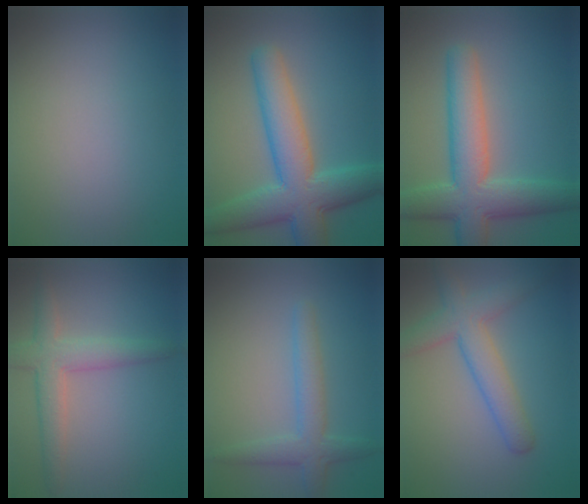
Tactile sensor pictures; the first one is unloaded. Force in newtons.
{"total": 8.4, "press": 8.4, "slide": 0.3}
{"total": 8.0, "press": 8.0, "slide": 0.2}
{"total": 3.9, "press": 3.9, "slide": 0.2}
{"total": 3.1, "press": 3.1, "slide": 0.1}
{"total": 4.6, "press": 4.6, "slide": 0.3}